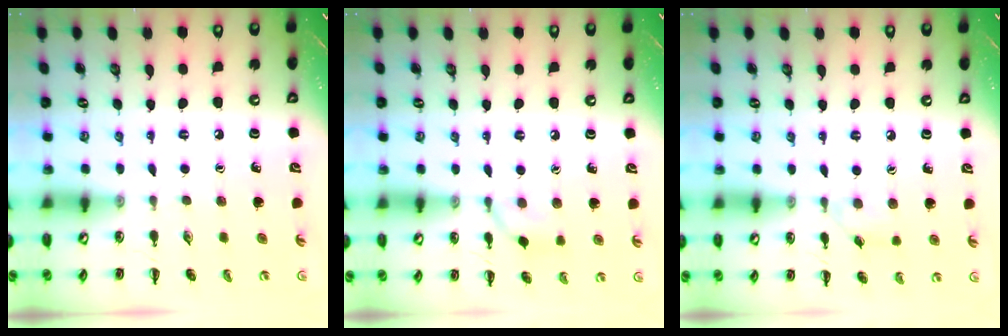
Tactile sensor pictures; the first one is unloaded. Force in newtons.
{"total": 6.6, "press": 6.4, "slide": 1.4}
{"total": 5.4, "press": 5.0, "slide": 2.0}